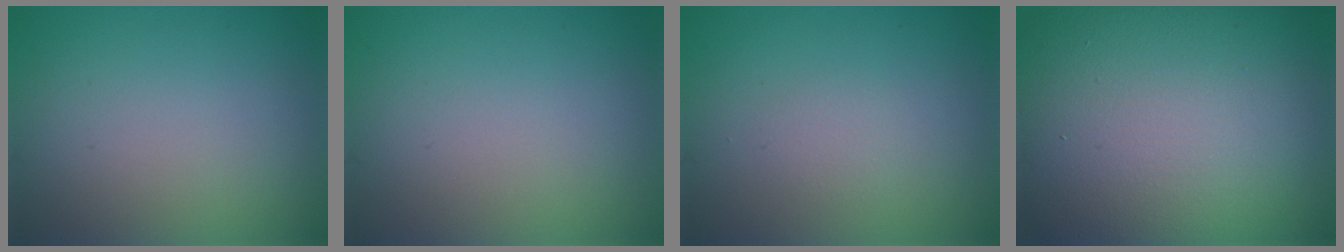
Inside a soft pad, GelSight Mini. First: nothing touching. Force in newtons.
{"total": 0.0}
{"total": 0.9, "press": 0.9, "slide": 0.0}
{"total": 20.0, "press": 20.0, "slide": 1.5}